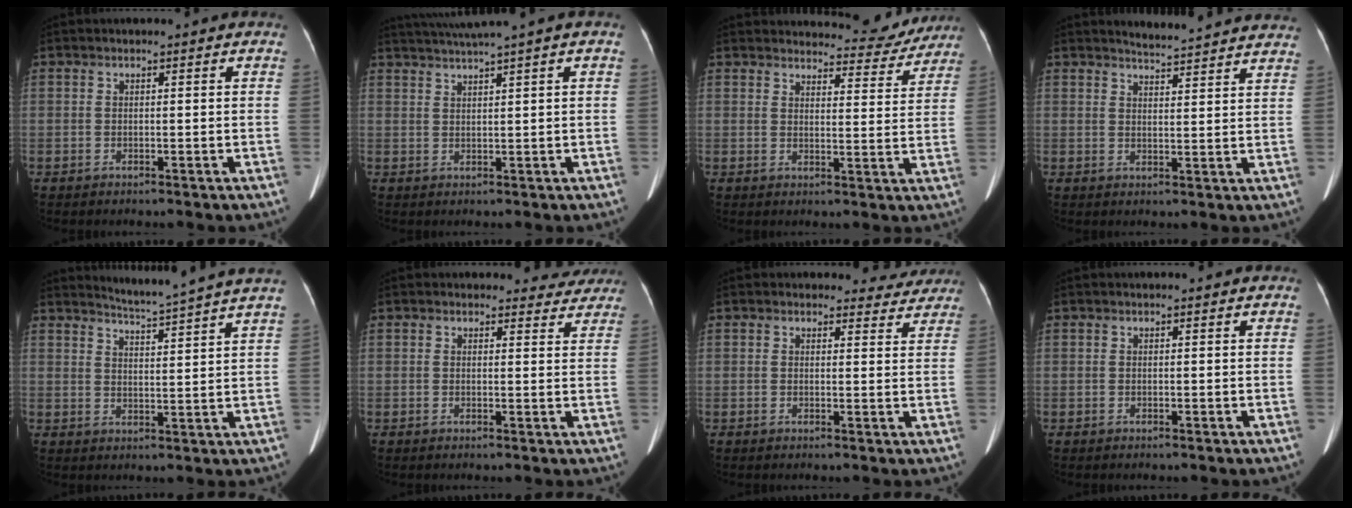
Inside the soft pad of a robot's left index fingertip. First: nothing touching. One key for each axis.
{"total": 4.9, "fx": 3.7, "fy": -1.3, "fz": 3.0, "tx": -0.057, "ty": 0.018, "tz": 0.071}
{"total": 10.2, "fx": 9.8, "fy": 2.4, "fz": 1.2, "tx": 0.006, "ty": -0.016, "tz": 0.104}
{"total": 11.6, "fx": 11.2, "fy": 0.7, "fz": 2.8, "tx": -0.033, "ty": -0.006, "tz": 0.124}
{"total": 9.3, "fx": 8.7, "fy": -2.0, "fz": 2.8, "tx": -0.054, "ty": -0.017, "tz": 0.117}
{"total": 4.5, "fx": 4.1, "fy": 1.9, "fz": -0.3, "tx": 0.020, "ty": -0.008, "tz": 0.025}
{"total": 4.6, "fx": 4.1, "fy": 2.0, "fz": -0.4, "tx": 0.020, "ty": -0.008, "tz": 0.027}
{"total": 0.0}